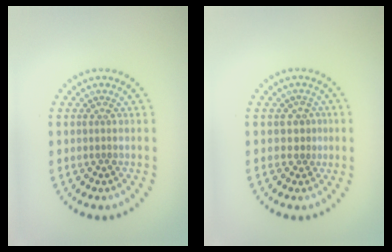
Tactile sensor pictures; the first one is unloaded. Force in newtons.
{"total": 1.4, "press": 0.9, "slide": 1.1}